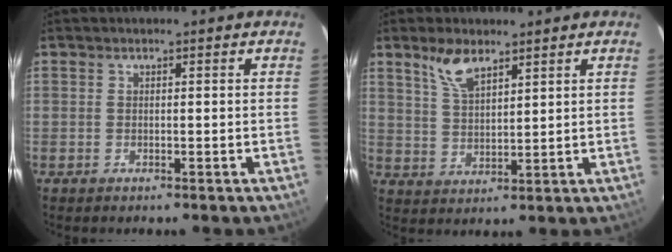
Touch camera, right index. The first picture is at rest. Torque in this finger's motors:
{"motor_torque": [0.63, 0.52, 0.13, 0.07]}